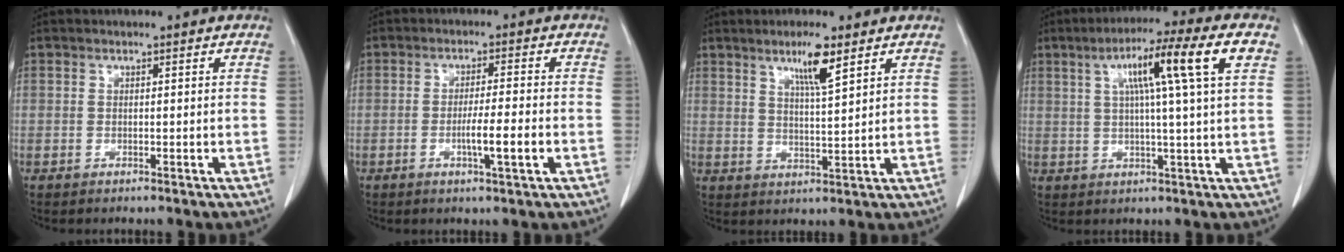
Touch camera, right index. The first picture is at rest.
{"total": 5.2, "force": [-1.5, -0.1, 5.0], "torque": [-0.081, -0.005, -0.023]}
{"total": 5.8, "force": [3.5, 0.0, 4.6], "torque": [-0.082, -0.007, 0.063]}
{"total": 12.4, "force": [4.1, -1.0, 11.6], "torque": [-0.188, 0.023, 0.063]}